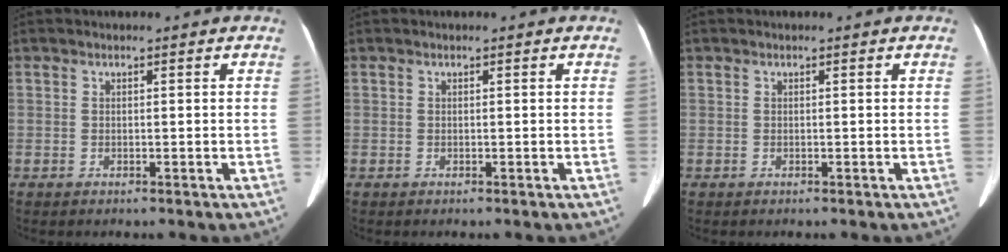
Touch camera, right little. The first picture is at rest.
{"total": 0.0}
{"total": 0.0}